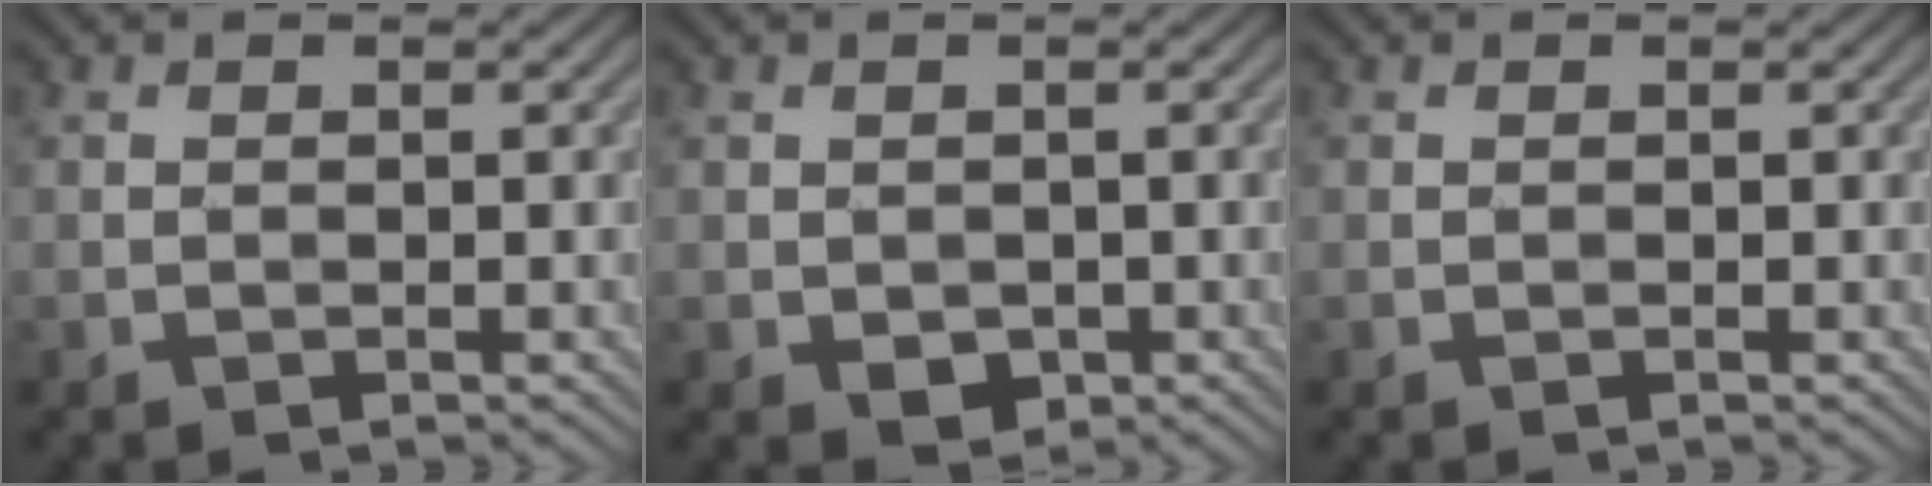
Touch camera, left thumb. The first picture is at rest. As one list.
[{"total": 2.0, "force": [-0.5, 1.5, 1.2], "torque": [-0.026, -0.011, -0.003]}, {"total": 0.0}]